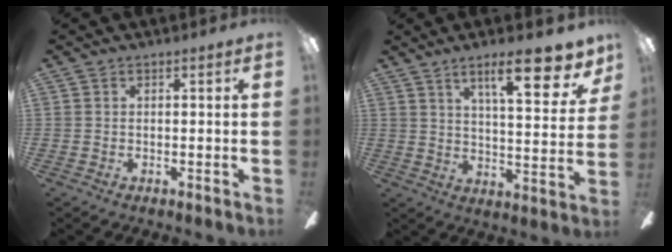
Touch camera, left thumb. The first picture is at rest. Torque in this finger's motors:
{"motor_torque": [0.19, 0.04, -0.15, -0.21, 0.16]}